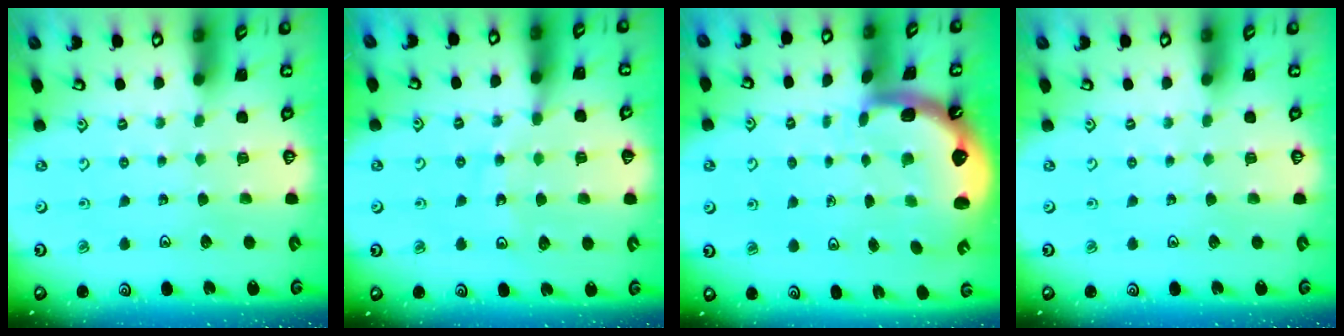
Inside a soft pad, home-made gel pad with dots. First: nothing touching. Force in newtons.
{"total": 13.0, "press": 12.4, "slide": 3.9}
{"total": 3.4, "press": 2.5, "slide": 2.3}
{"total": 0.0}